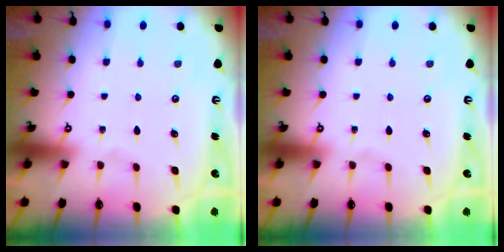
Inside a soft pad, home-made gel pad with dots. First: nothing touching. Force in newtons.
{"total": 0.0}